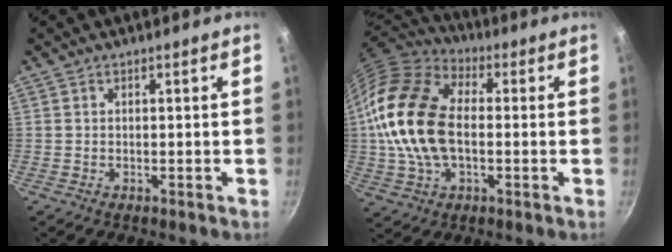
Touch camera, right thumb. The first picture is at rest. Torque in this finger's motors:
{"motor_torque": [-0.63, 1.44, 2.16, -0.61, 0.58]}